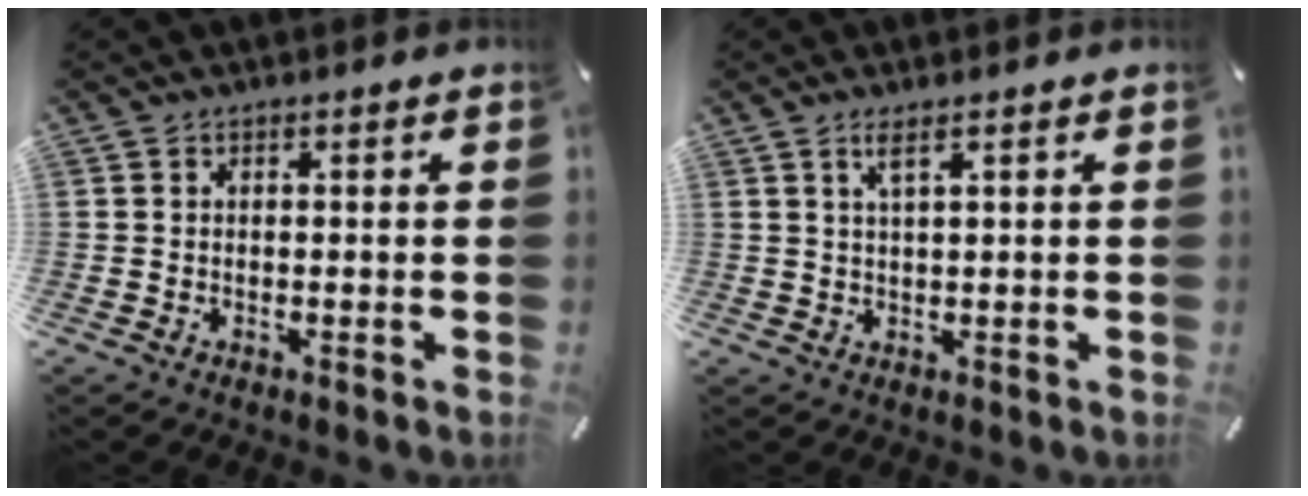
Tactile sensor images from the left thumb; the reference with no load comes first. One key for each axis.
{"total": 2.7, "fx": 1.6, "fy": 0.2, "fz": 2.1, "tx": -0.047, "ty": -0.001, "tz": 0.028}